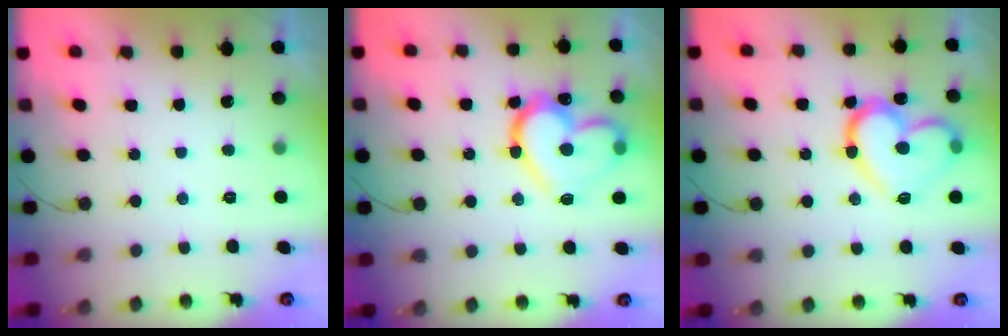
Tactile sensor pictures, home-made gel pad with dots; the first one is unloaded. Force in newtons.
{"total": 19.7, "press": 19.6, "slide": 1.8}
{"total": 18.4, "press": 18.4, "slide": 1.0}